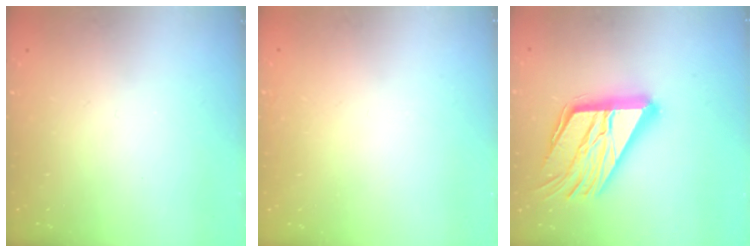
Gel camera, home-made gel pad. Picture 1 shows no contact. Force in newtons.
{"total": 1.6, "press": 1.6, "slide": 0.1}
{"total": 23.5, "press": 23.3, "slide": 2.3}